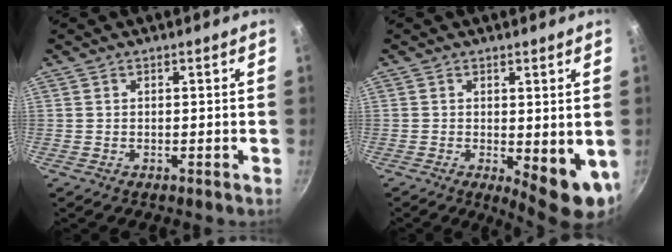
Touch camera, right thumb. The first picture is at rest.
{"total": 8.5, "force": [-0.5, 3.2, 7.8], "torque": [-0.086, -0.013, 0.002]}